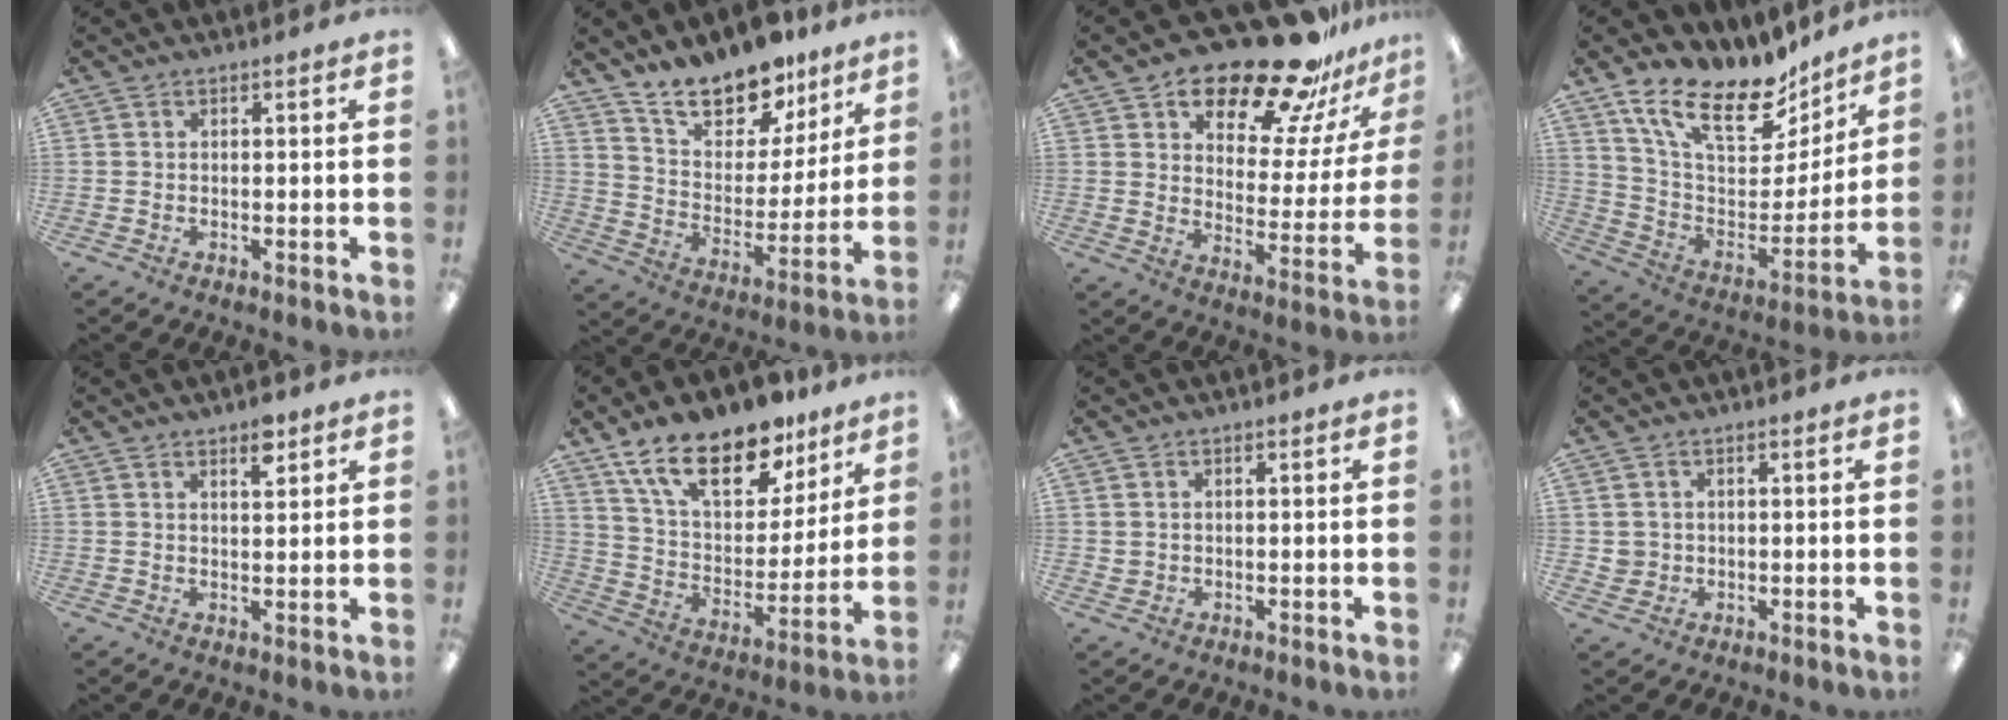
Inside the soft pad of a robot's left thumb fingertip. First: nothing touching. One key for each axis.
{"total": 16.0, "fx": 13.3, "fy": 7.0, "fz": 5.4, "tx": -0.096, "ty": -0.098, "tz": 0.241}
{"total": 21.7, "fx": 18.0, "fy": 7.1, "fz": 9.9, "tx": -0.149, "ty": -0.128, "tz": 0.300}
{"total": 19.9, "fx": 14.2, "fy": 8.6, "fz": 11.0, "tx": -0.193, "ty": -0.097, "tz": 0.252}
{"total": 4.3, "fx": 3.1, "fy": 1.6, "fz": 2.5, "tx": -0.023, "ty": -0.015, "tz": 0.049}
{"total": 20.9, "fx": 14.5, "fy": 9.5, "fz": 11.6, "tx": -0.208, "ty": -0.079, "tz": 0.257}
{"total": 1.3, "fx": 0.7, "fy": 1.1, "fz": 0.0, "tx": -0.001, "ty": 0.003, "tz": 0.012}
{"total": 2.6, "fx": 0.7, "fy": 2.5, "fz": 0.1, "tx": -0.007, "ty": 0.004, "tz": 0.012}